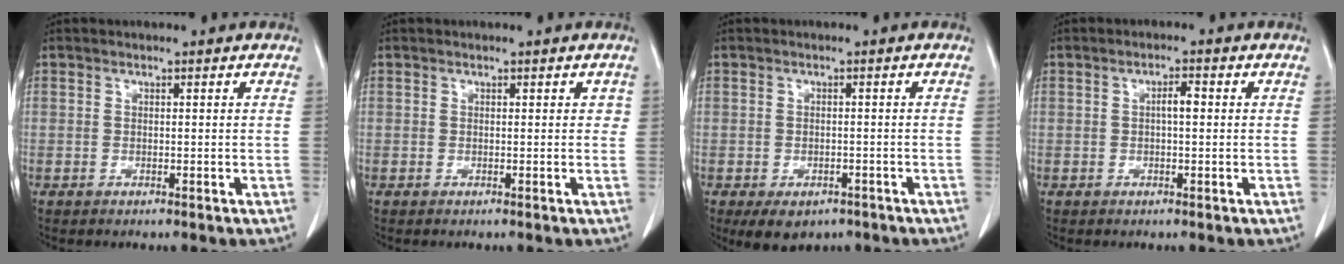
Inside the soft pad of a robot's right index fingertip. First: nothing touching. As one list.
[{"total": 0.9, "force": [0.3, 0.7, 0.5], "torque": [-0.003, 0.010, 0.002]}, {"total": 6.1, "force": [-4.1, 3.6, 2.6], "torque": [-0.031, -0.003, -0.052]}, {"total": 2.0, "force": [0.1, 0.5, 2.0], "torque": [-0.034, 0.004, 0.001]}]